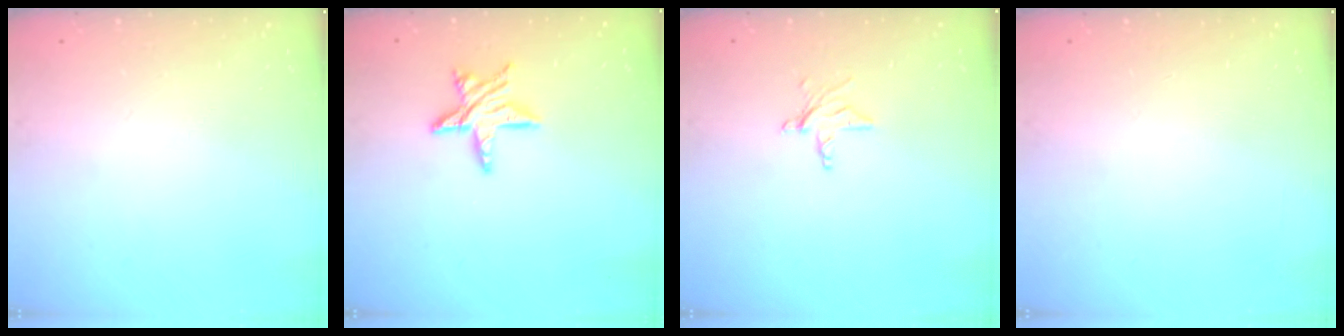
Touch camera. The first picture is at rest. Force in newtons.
{"total": 10.6, "press": 10.6, "slide": 0.8}
{"total": 3.8, "press": 3.8, "slide": 0.3}
{"total": 0.0}